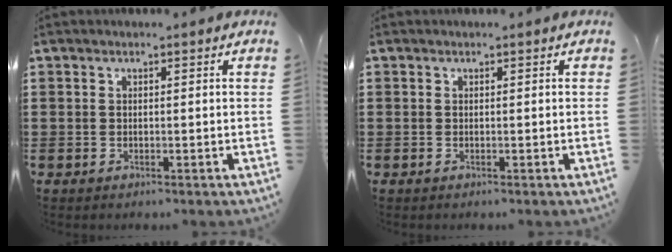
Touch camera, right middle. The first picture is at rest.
{"total": 0.0}